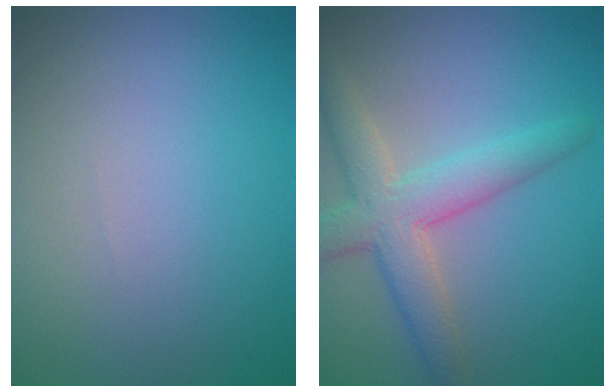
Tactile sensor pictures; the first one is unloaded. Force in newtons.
{"total": 5.0, "press": 5.0, "slide": 0.3}